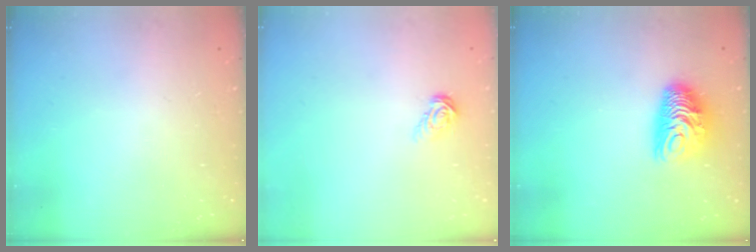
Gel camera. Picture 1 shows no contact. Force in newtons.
{"total": 5.1, "press": 5.1, "slide": 0.3}
{"total": 9.7, "press": 9.7, "slide": 0.4}